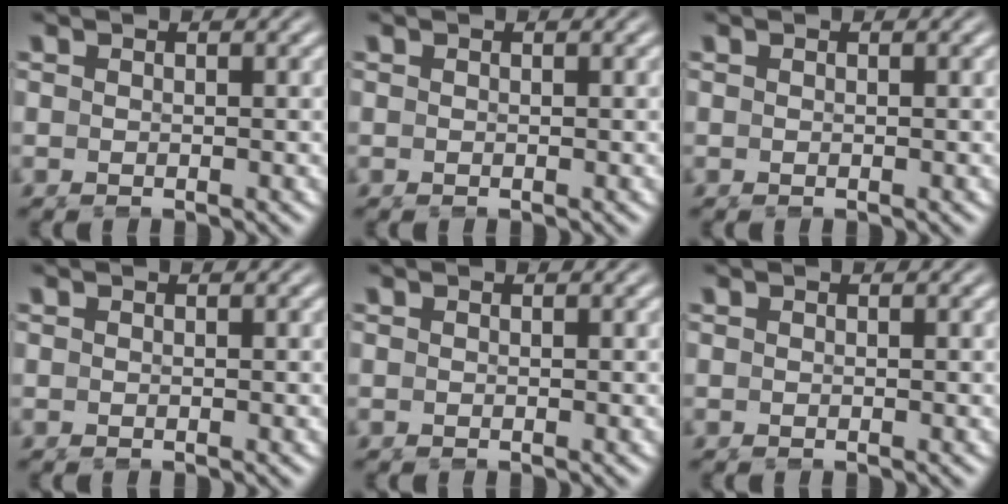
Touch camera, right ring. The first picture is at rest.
{"total": 0.0}
{"total": 0.0}
{"total": 0.0}
{"total": 0.0}
{"total": 0.0}